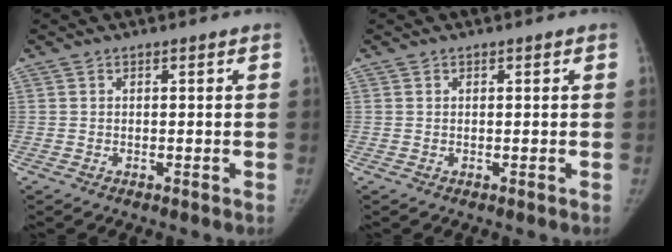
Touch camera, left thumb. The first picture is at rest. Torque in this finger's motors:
{"motor_torque": [-0.19, -0.11, -0.36, 0.13, -0.01]}